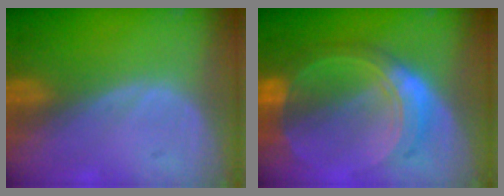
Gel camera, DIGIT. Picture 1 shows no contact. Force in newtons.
{"total": 8.5, "press": 8.5, "slide": 0.6}